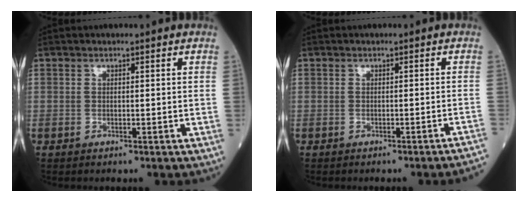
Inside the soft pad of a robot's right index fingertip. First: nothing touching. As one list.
[{"total": 4.7, "force": [-4.3, -1.2, 1.5], "torque": [-0.008, -0.012, -0.046]}]